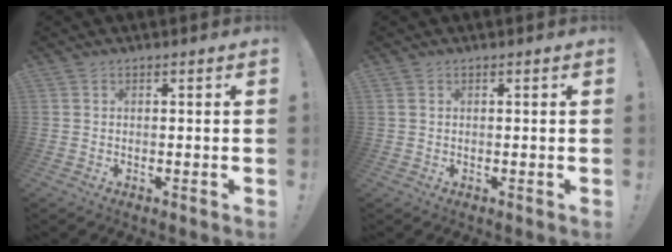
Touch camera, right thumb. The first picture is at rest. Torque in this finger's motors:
{"motor_torque": [-0.03, -0.16, -0.27, 0.06, 0.05]}